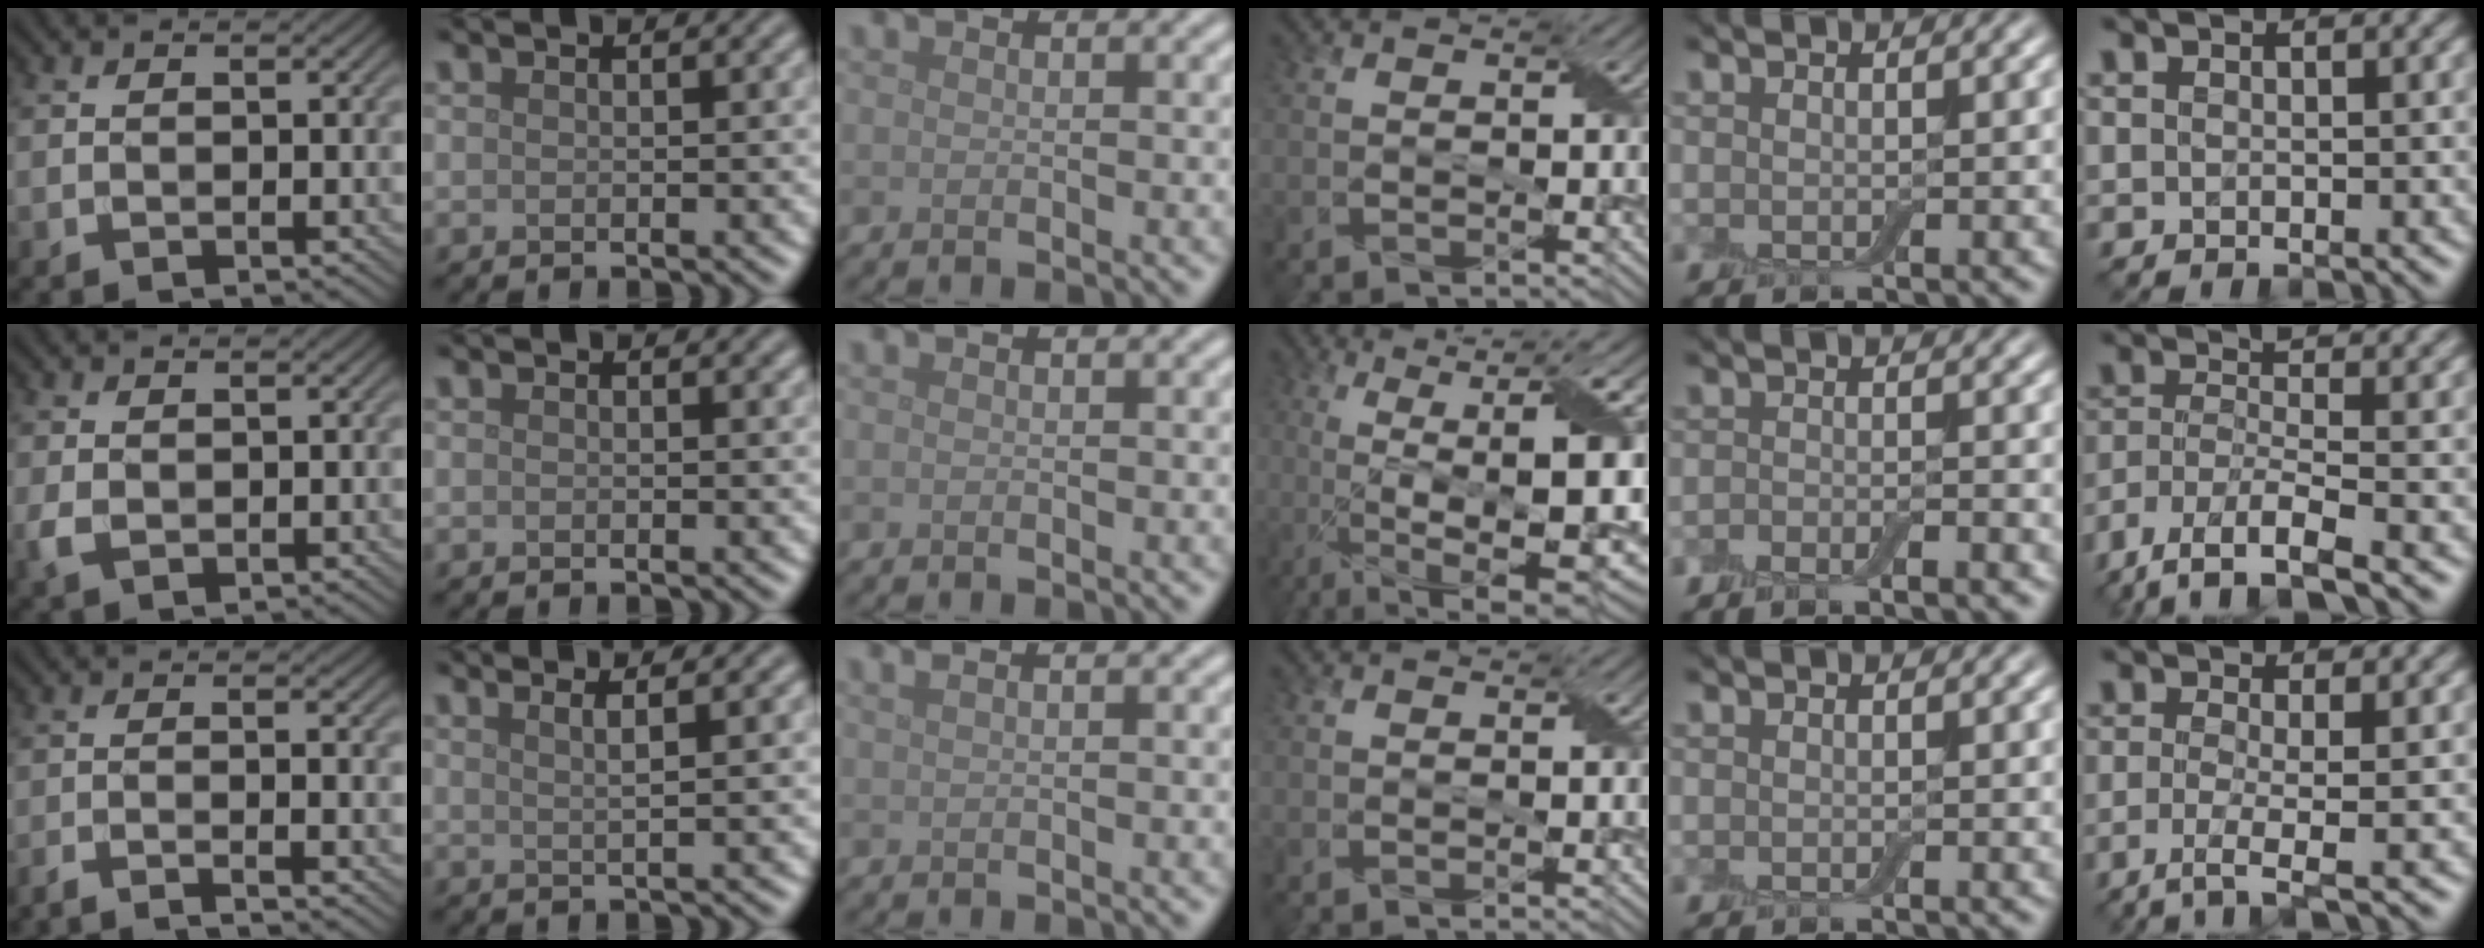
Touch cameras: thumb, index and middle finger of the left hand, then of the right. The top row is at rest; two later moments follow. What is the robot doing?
{"motion": "peel", "object": "bubble wrap"}